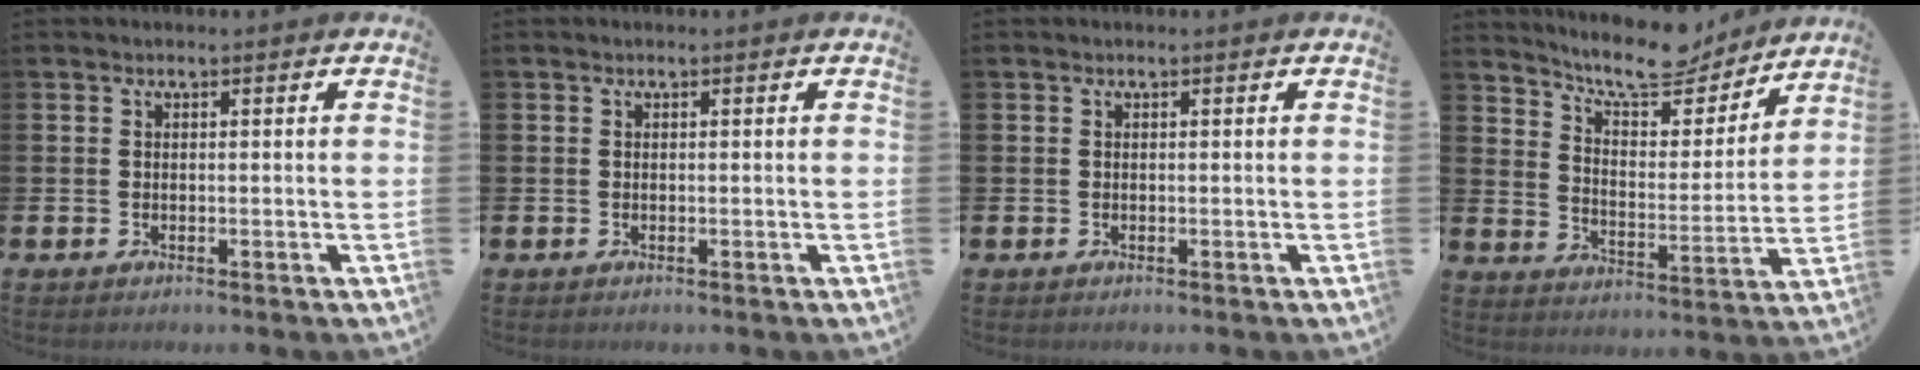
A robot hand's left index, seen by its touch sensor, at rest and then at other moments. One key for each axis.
{"total": 0.0}
{"total": 0.0}
{"total": 10.6, "fx": 9.8, "fy": 2.2, "fz": 3.6, "tx": -0.084, "ty": -0.065, "tz": 0.173}